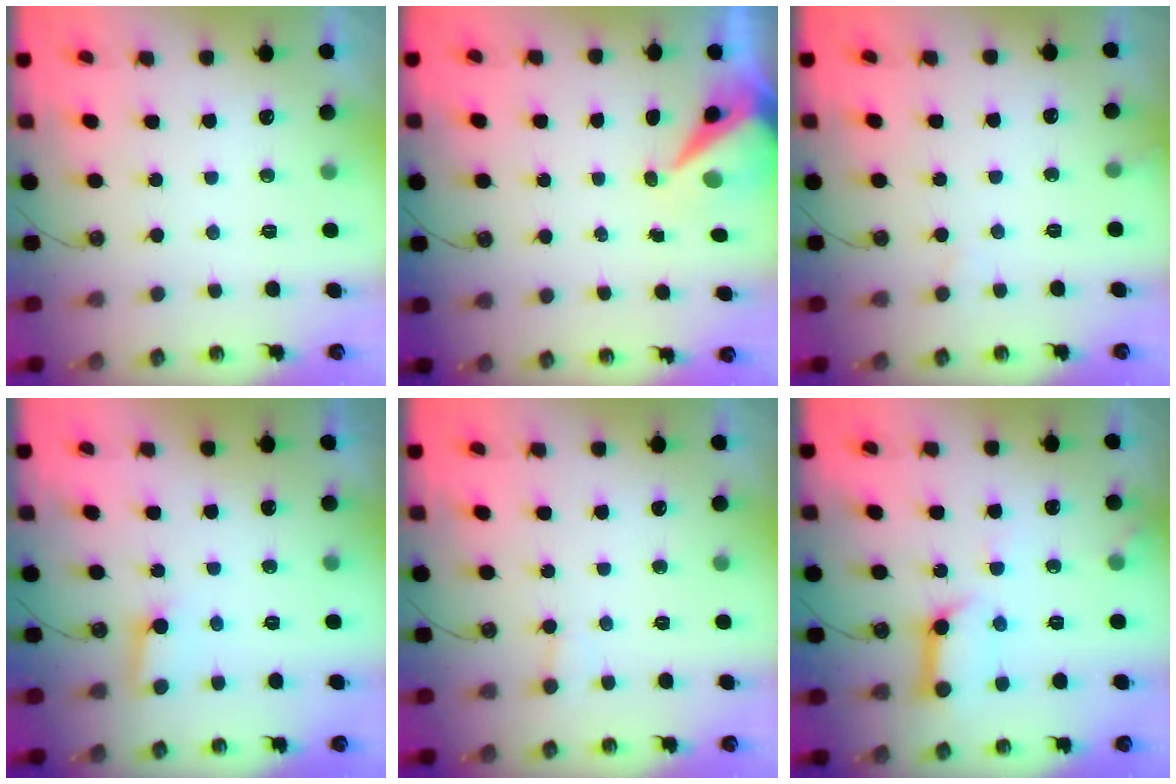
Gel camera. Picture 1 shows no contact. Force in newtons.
{"total": 8.2, "press": 8.1, "slide": 0.8}
{"total": 4.2, "press": 4.2, "slide": 0.4}
{"total": 5.6, "press": 5.6, "slide": 0.7}
{"total": 2.8, "press": 2.8, "slide": 0.2}
{"total": 12.5, "press": 12.5, "slide": 1.2}